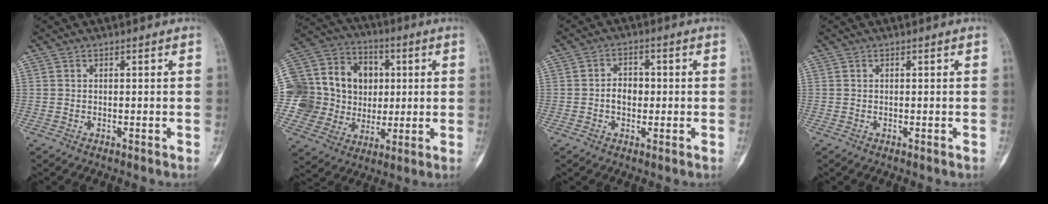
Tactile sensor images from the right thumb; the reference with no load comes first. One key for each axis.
{"total": 22.6, "fx": 1.7, "fy": 19.6, "fz": 11.1, "tx": -0.191, "ty": 0.043, "tz": 0.050}
{"total": 4.1, "fx": -0.4, "fy": 3.1, "fz": 2.7, "tx": -0.025, "ty": 0.013, "tz": -0.013}
{"total": 0.0}